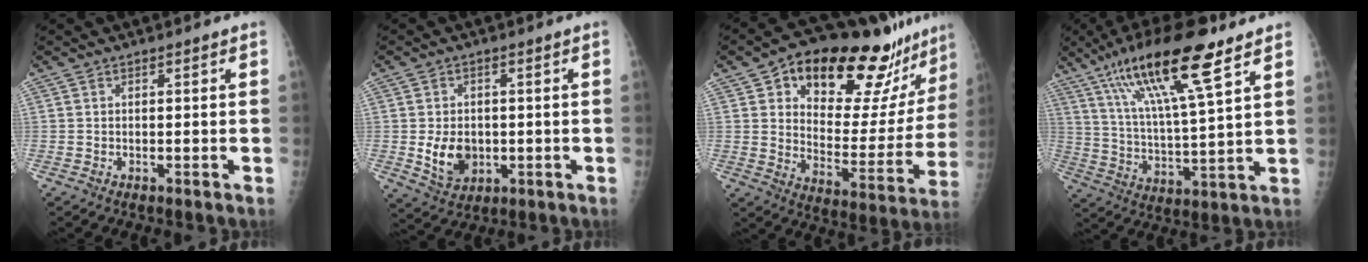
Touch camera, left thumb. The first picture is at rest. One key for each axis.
{"total": 7.2, "fx": -0.7, "fy": 5.5, "fz": 4.6, "tx": -0.058, "ty": -0.006, "tz": 0.002}
{"total": 26.8, "fx": 18.7, "fy": 11.2, "fz": 15.5, "tx": -0.173, "ty": -0.072, "tz": 0.269}
{"total": 18.5, "fx": 10.9, "fy": 3.2, "fz": 14.6, "tx": -0.258, "ty": -0.036, "tz": 0.199}